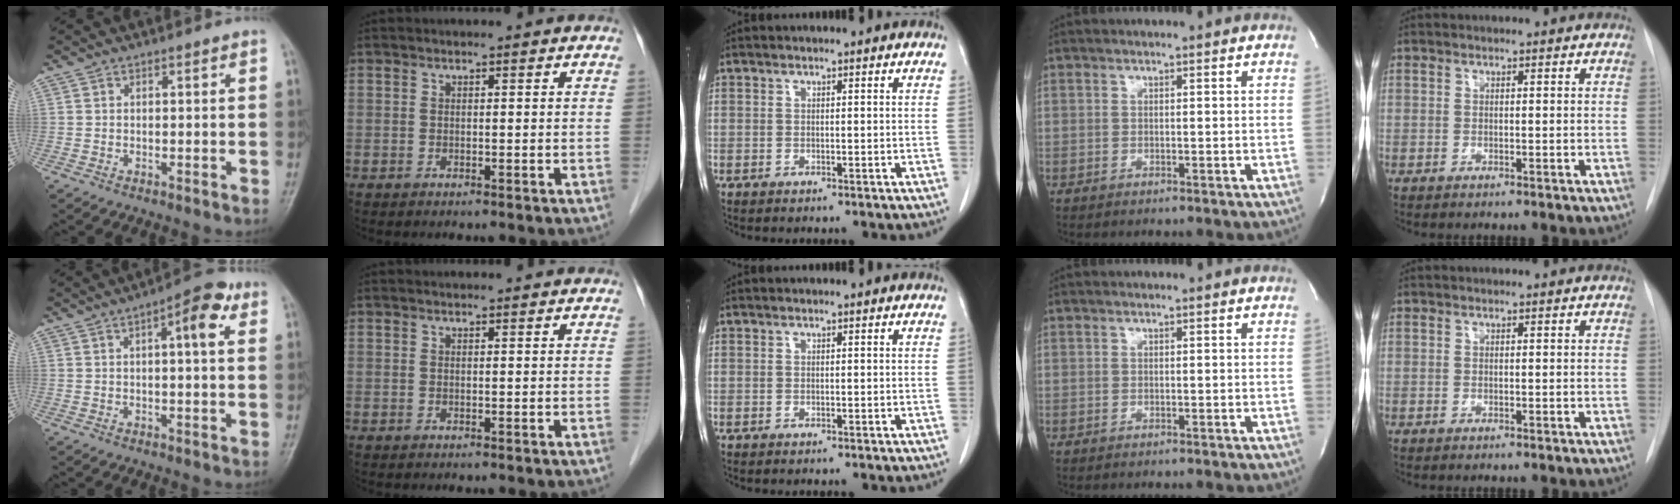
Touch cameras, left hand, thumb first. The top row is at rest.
{"thumb": {"total": 7.3, "force": [2.5, 2.2, 6.5], "torque": [-0.083, 0.012, 0.026]}, "index": {"total": 1.8, "force": [1.7, 0.3, 0.5], "torque": [-0.013, 0.019, 0.021]}}